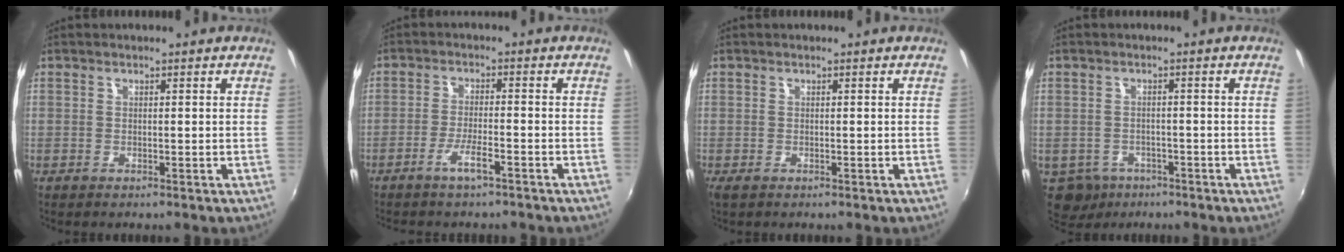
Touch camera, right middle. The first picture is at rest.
{"total": 3.9, "force": [-2.9, 0.5, 2.6], "torque": [-0.063, -0.001, -0.054]}
{"total": 0.7, "force": [-0.3, 0.2, 0.6], "torque": [-0.012, -0.002, -0.006]}
{"total": 6.8, "force": [-3.6, 5.3, 2.2], "torque": [-0.065, -0.012, -0.050]}